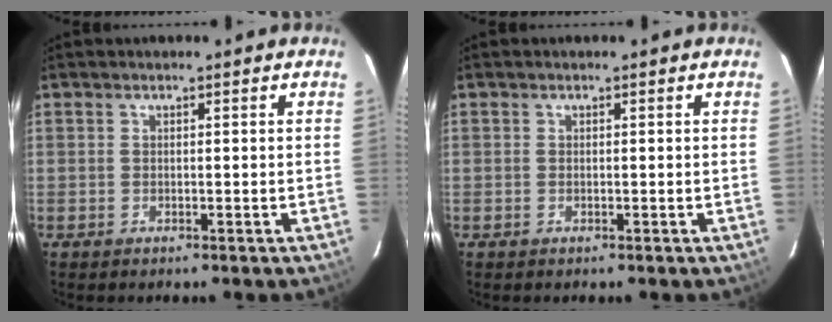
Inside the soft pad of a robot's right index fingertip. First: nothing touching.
{"total": 0.0}